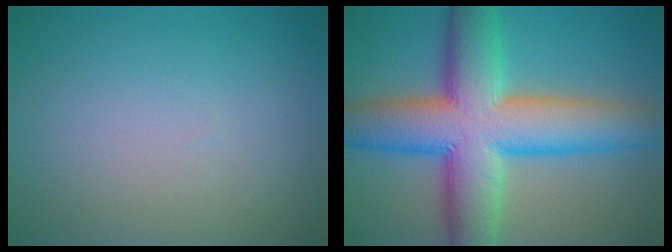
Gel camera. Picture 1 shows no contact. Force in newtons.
{"total": 13.0, "press": 12.9, "slide": 0.7}